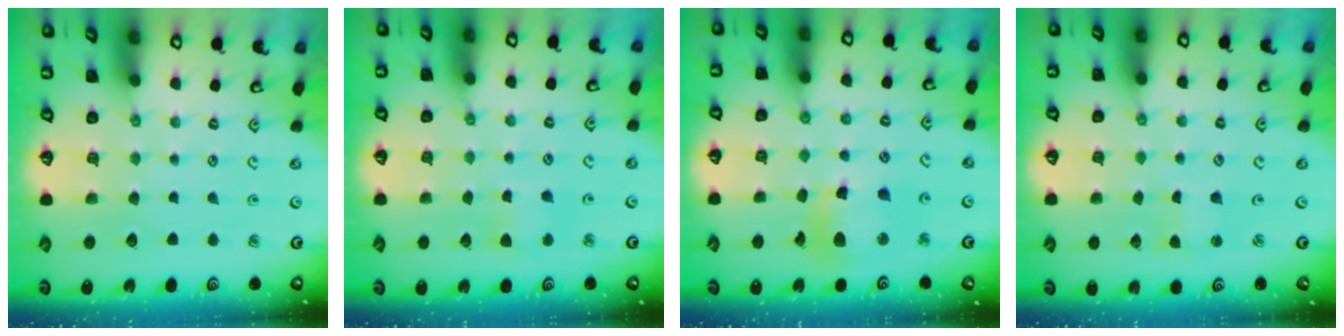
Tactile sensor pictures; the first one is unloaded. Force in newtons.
{"total": 3.8, "press": 3.7, "slide": 0.6}
{"total": 11.8, "press": 11.7, "slide": 1.4}
{"total": 1.7, "press": 1.7, "slide": 0.1}